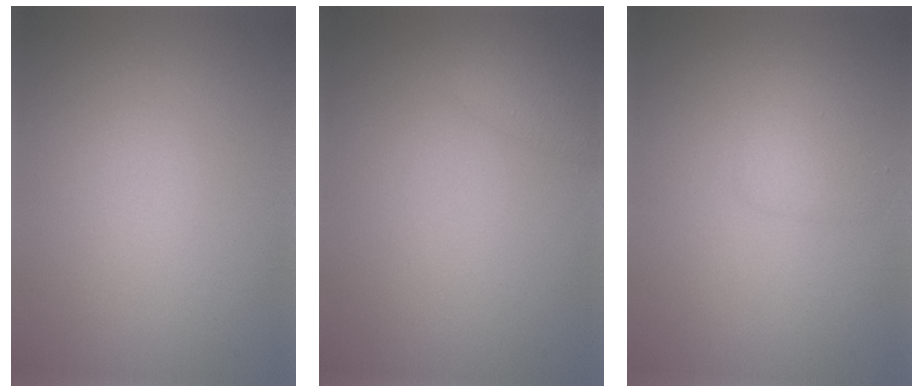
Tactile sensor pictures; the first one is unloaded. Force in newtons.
{"total": 2.3, "press": 2.2, "slide": 0.2}
{"total": 1.5, "press": 1.5, "slide": 0.1}